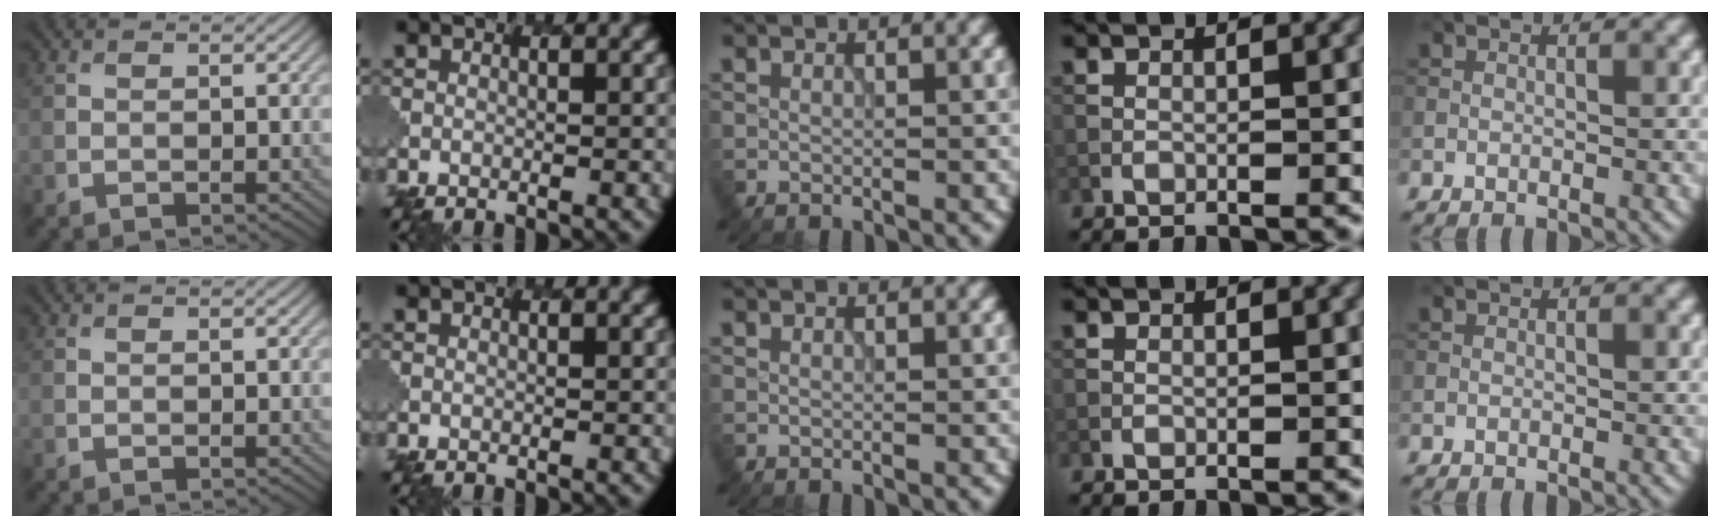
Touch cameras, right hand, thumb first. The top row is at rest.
{}